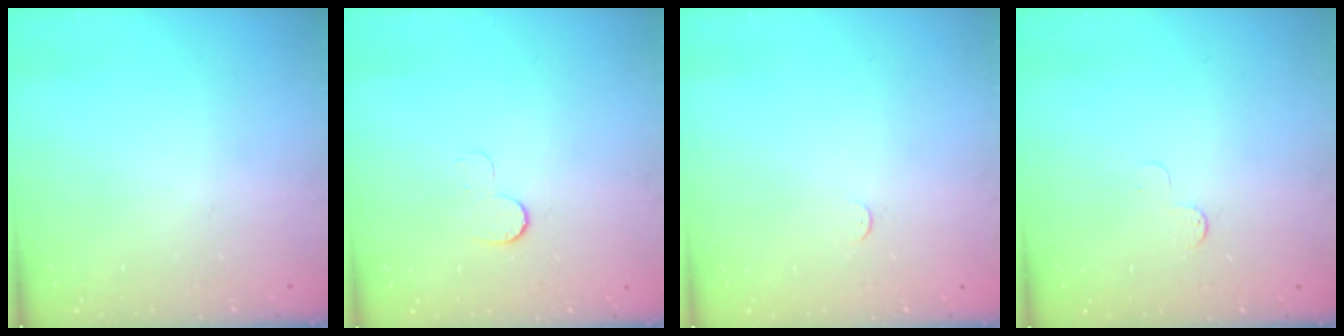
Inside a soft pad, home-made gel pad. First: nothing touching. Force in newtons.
{"total": 5.7, "press": 5.6, "slide": 0.6}
{"total": 2.3, "press": 2.3, "slide": 0.3}
{"total": 2.6, "press": 2.6, "slide": 0.3}